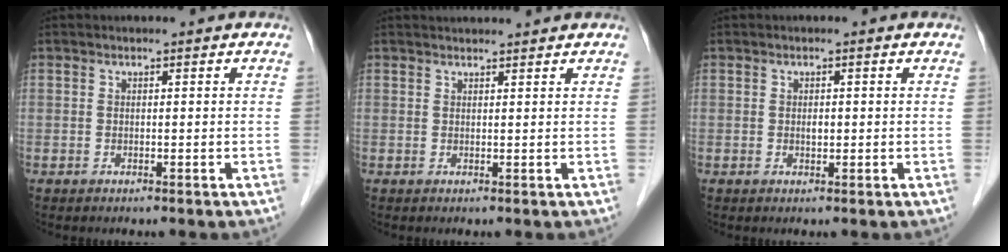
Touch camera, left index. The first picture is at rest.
{"total": 4.4, "force": [4.3, 0.2, 0.9], "torque": [-0.006, 0.026, 0.055]}
{"total": 0.9, "force": [-0.1, 0.6, 0.7], "torque": [-0.006, -0.003, -0.003]}